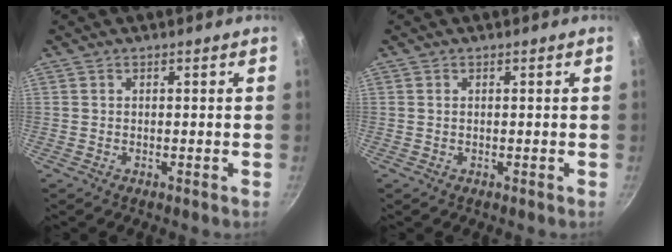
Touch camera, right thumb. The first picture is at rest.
{"total": 0.0}